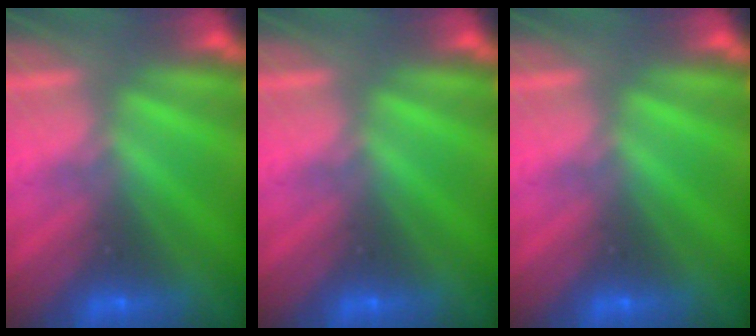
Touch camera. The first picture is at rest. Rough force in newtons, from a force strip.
{"total": 0.0}
{"total": 0.0}